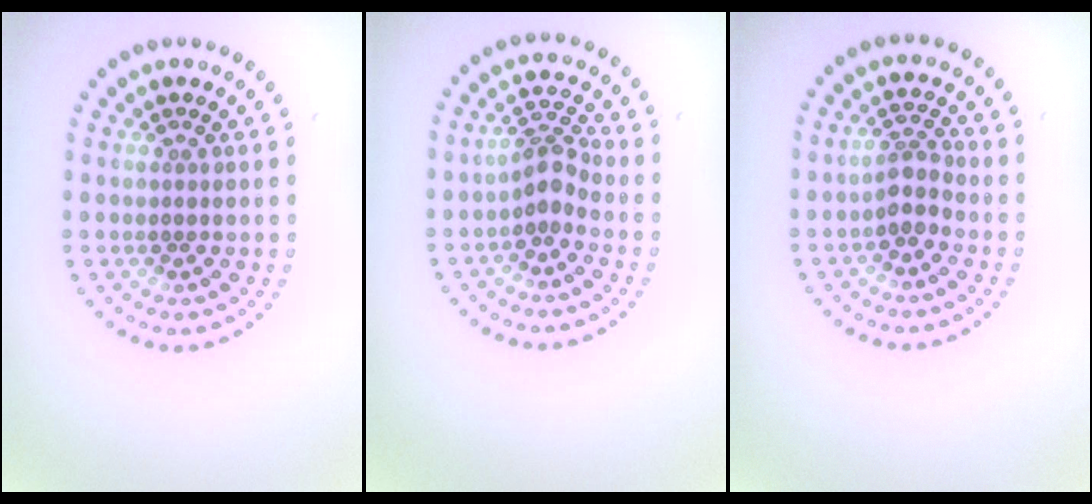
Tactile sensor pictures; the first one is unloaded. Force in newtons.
{"total": 2.5, "press": 1.8, "slide": 1.6}
{"total": 2.1, "press": 1.7, "slide": 1.1}